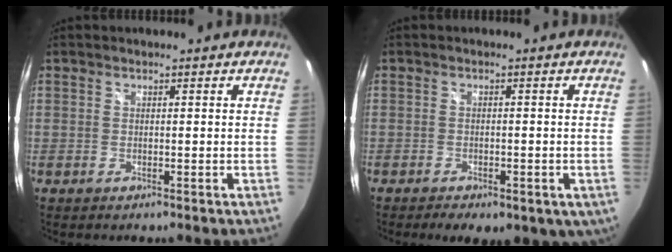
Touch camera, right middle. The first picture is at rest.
{"total": 7.8, "force": [-3.9, 4.2, 5.3], "torque": [-0.090, -0.024, -0.049]}